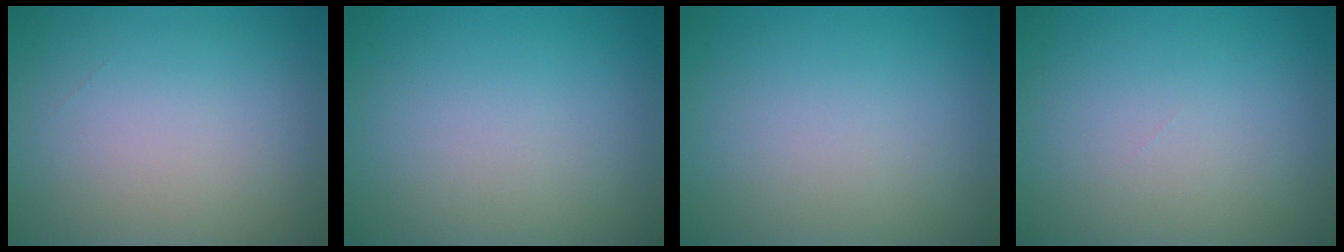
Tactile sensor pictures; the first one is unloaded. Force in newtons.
{"total": 0.0}
{"total": 0.0}
{"total": 0.0}